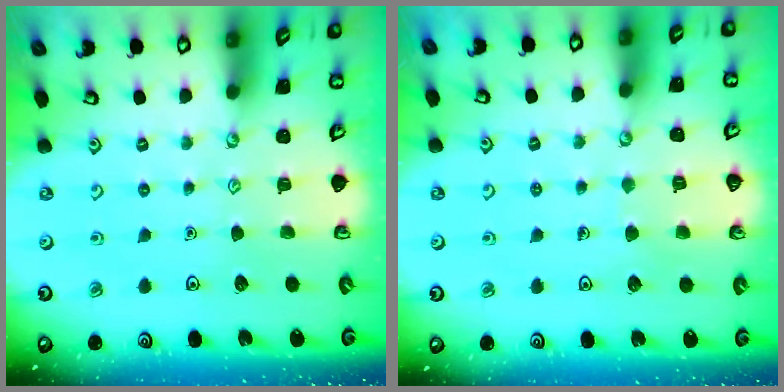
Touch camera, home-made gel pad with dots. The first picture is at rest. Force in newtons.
{"total": 4.9, "press": 4.9, "slide": 0.3}